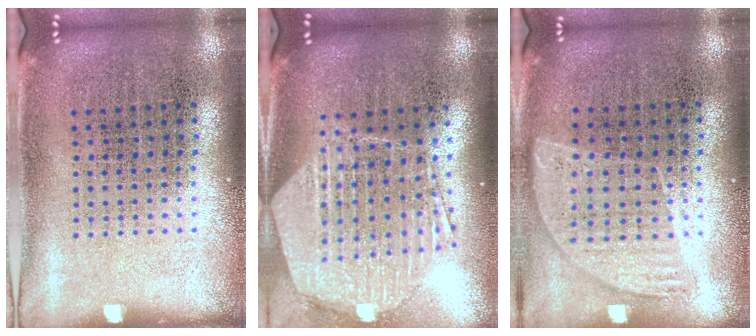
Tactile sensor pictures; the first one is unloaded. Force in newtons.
{"total": 1.9, "press": 1.8, "slide": 0.8}
{"total": 0.9, "press": 0.8, "slide": 0.3}